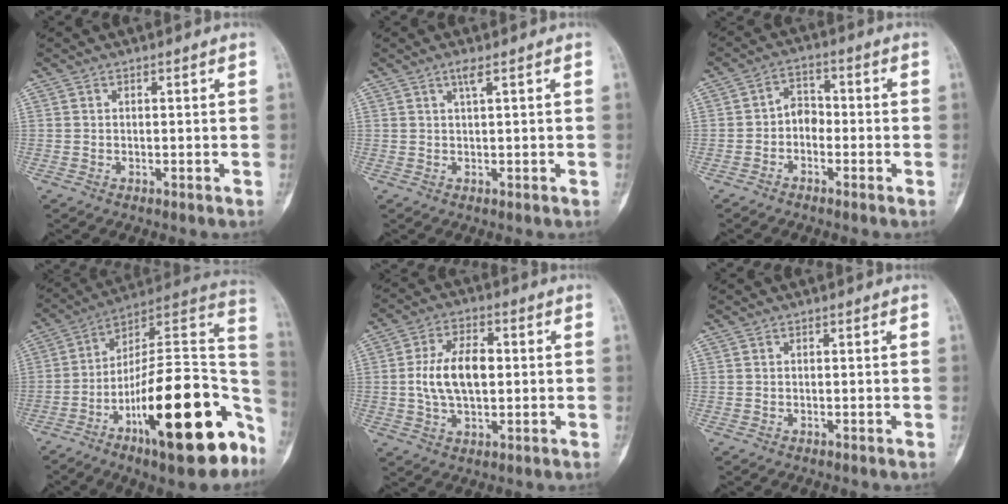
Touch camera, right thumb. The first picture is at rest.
{"total": 1.7, "force": [0.8, 0.0, 1.4], "torque": [-0.031, 0.000, 0.016]}
{"total": 4.1, "force": [-1.4, 3.0, 2.4], "torque": [-0.021, 0.024, -0.039]}
{"total": 27.7, "force": [-11.1, 9.3, 23.6], "torque": [-0.285, 0.071, -0.166]}
{"total": 10.2, "force": [0.1, 5.5, 8.5], "torque": [-0.159, 0.013, 0.001]}
{"total": 0.0}